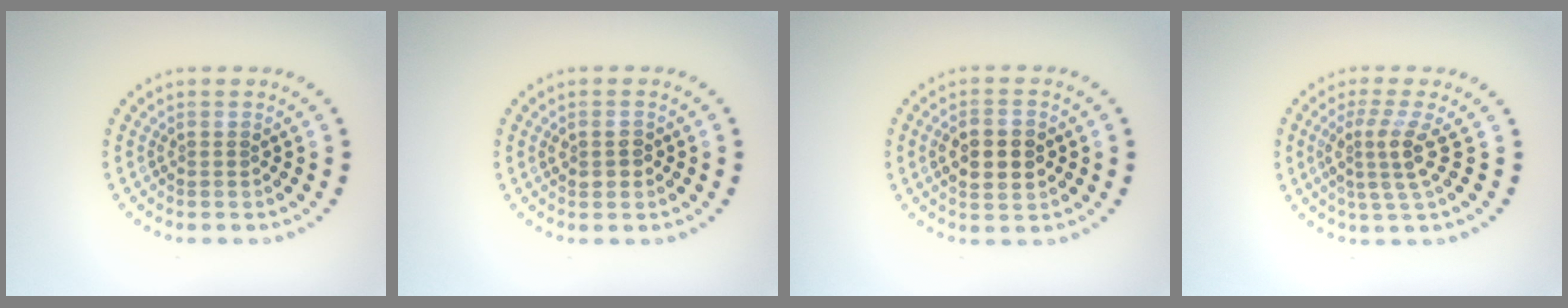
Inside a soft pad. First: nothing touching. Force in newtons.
{"total": 1.4, "press": 1.4, "slide": 0.1}
{"total": 4.7, "press": 4.7, "slide": 0.3}
{"total": 3.1, "press": 2.2, "slide": 2.2}